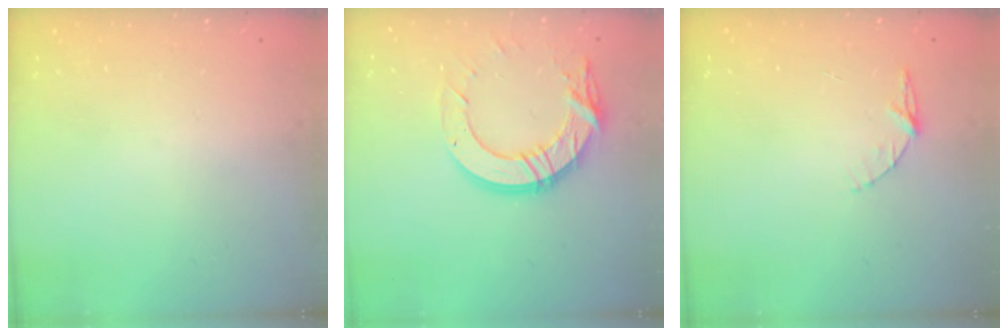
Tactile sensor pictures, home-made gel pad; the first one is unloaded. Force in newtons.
{"total": 15.4, "press": 15.3, "slide": 1.3}
{"total": 5.2, "press": 5.1, "slide": 0.5}